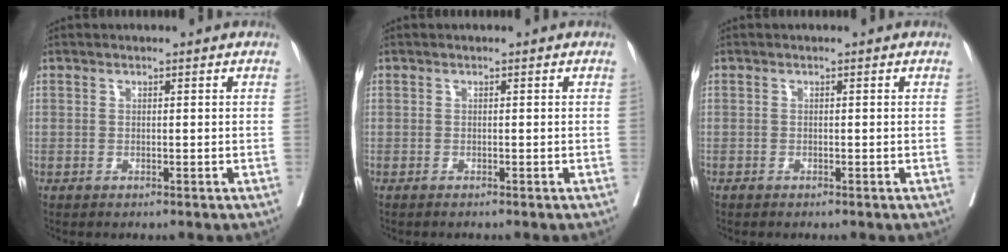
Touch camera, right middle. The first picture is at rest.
{"total": 1.4, "force": [-1.2, -0.1, 0.7], "torque": [-0.007, 0.000, -0.014]}
{"total": 0.0}